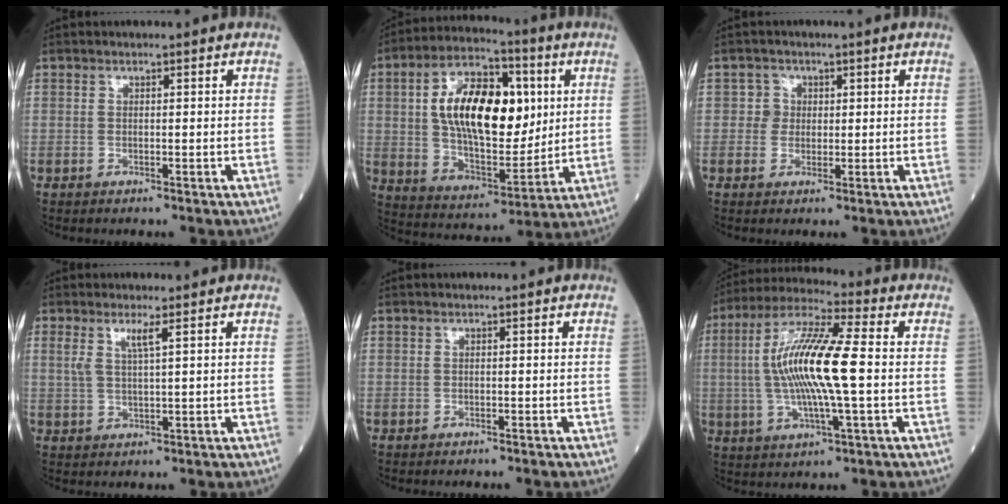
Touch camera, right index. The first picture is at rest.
{"total": 18.7, "force": [3.8, 8.6, 16.2], "torque": [-0.292, 0.019, 0.064]}
{"total": 2.2, "force": [0.4, 2.1, 0.0], "torque": [0.008, 0.003, 0.002]}
{"total": 2.9, "force": [1.4, -0.1, 2.5], "torque": [-0.057, 0.001, 0.031]}
{"total": 0.7, "force": [-0.6, 0.1, 0.3], "torque": [-0.004, -0.001, -0.010]}
{"total": 14.7, "force": [-0.1, 1.5, 14.7], "torque": [-0.292, 0.007, -0.007]}